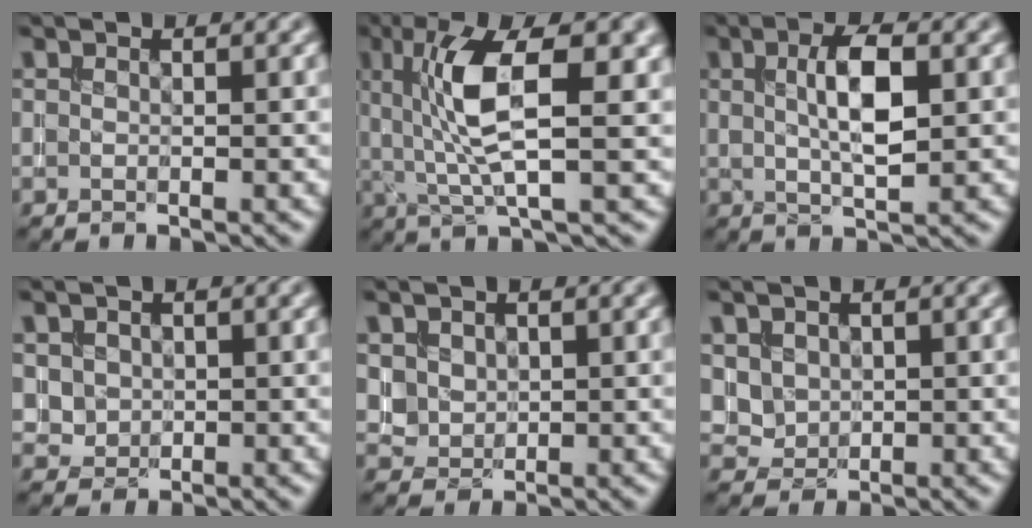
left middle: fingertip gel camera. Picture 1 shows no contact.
{"total": 8.4, "force": [1.7, 2.4, 7.9], "torque": [-0.143, 0.002, 0.031]}
{"total": 4.6, "force": [0.8, 1.4, 4.3], "torque": [-0.080, 0.006, 0.016]}
{"total": 1.4, "force": [0.3, 1.3, 0.3], "torque": [-0.005, -0.004, 0.012]}
{"total": 1.6, "force": [0.6, 1.4, 0.4], "torque": [-0.012, -0.004, 0.019]}
{"total": 1.6, "force": [0.6, 1.4, 0.4], "torque": [-0.012, -0.004, 0.018]}